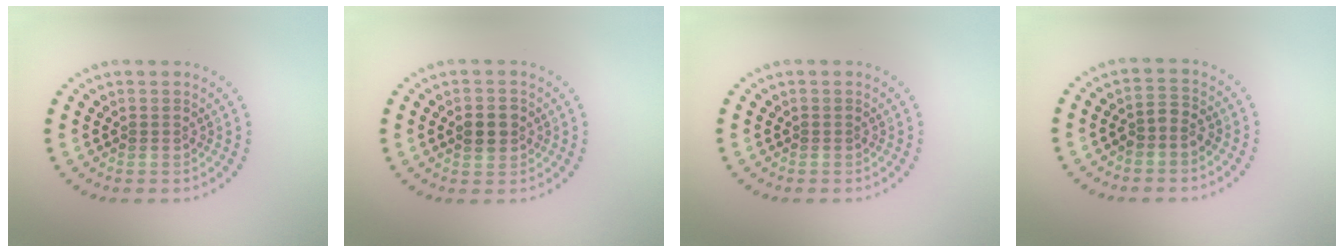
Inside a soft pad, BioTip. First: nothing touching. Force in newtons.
{"total": 2.1, "press": 2.1, "slide": 0.2}
{"total": 0.0}
{"total": 1.6, "press": 1.3, "slide": 0.9}